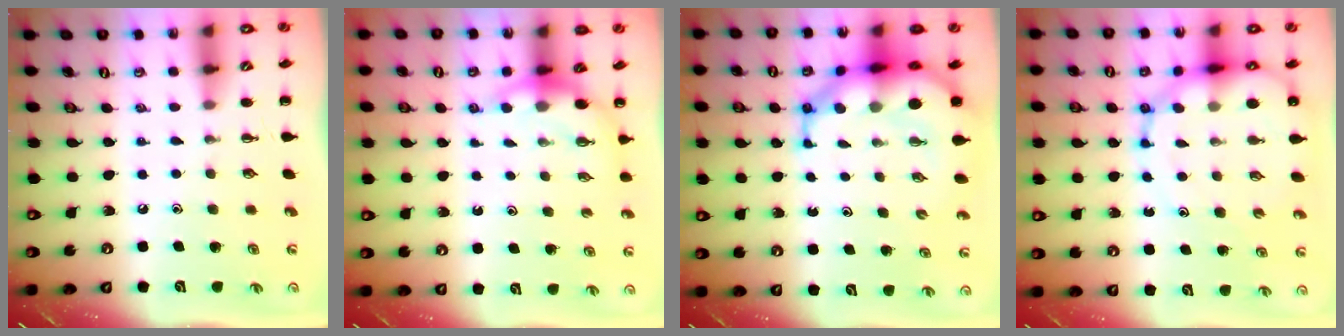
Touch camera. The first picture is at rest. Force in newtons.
{"total": 5.9, "press": 5.9, "slide": 0.5}
{"total": 10.7, "press": 10.3, "slide": 3.0}
{"total": 13.6, "press": 13.1, "slide": 3.5}